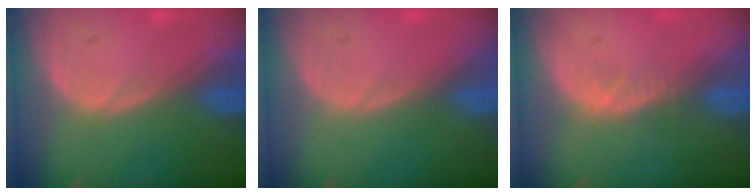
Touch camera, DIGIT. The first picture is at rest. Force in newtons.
{"total": 0.0}
{"total": 1.5, "press": 1.5, "slide": 0.2}